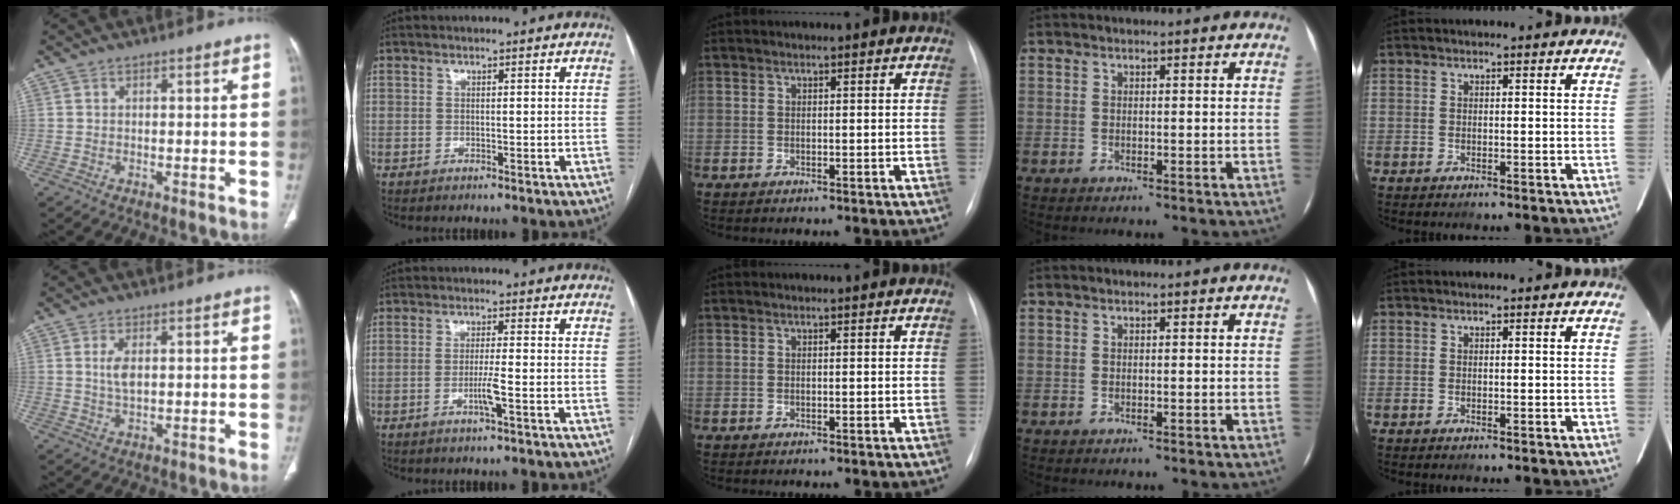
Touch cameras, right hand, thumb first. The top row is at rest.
{"thumb": {"total": 3.6, "force": [0.8, 1.6, 3.1], "torque": [-0.066, -0.004, 0.018]}, "index": {"total": 3.3, "force": [-1.3, -0.3, 3.0], "torque": [-0.058, -0.005, -0.026]}}